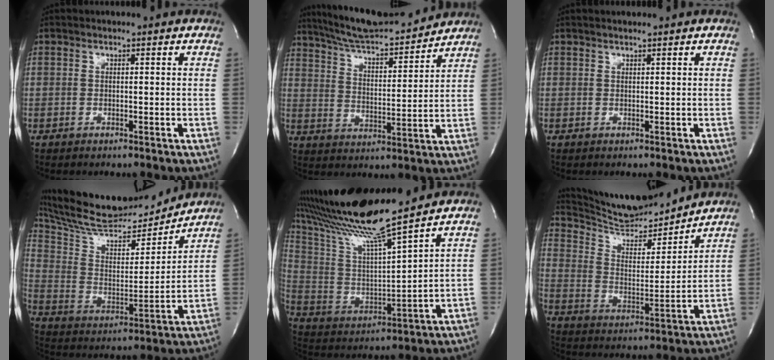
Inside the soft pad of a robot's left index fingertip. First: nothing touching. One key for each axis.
{"total": 15.9, "fx": 14.8, "fy": 1.5, "fz": 5.6, "tx": -0.101, "ty": 0.007, "tz": 0.238}
{"total": 0.5, "fx": 0.4, "fy": -0.1, "fz": 0.3, "tx": -0.012, "ty": 0.004, "tz": 0.009}
{"total": 22.3, "fx": 20.6, "fy": 3.2, "fz": 8.1, "tx": -0.152, "ty": 0.002, "tz": 0.331}
{"total": 17.2, "fx": 14.8, "fy": -1.6, "fz": 8.6, "tx": -0.182, "ty": -0.014, "tz": 0.267}
{"total": 14.6, "fx": 14.1, "fy": 0.8, "fz": 3.8, "tx": -0.075, "ty": -0.003, "tz": 0.241}